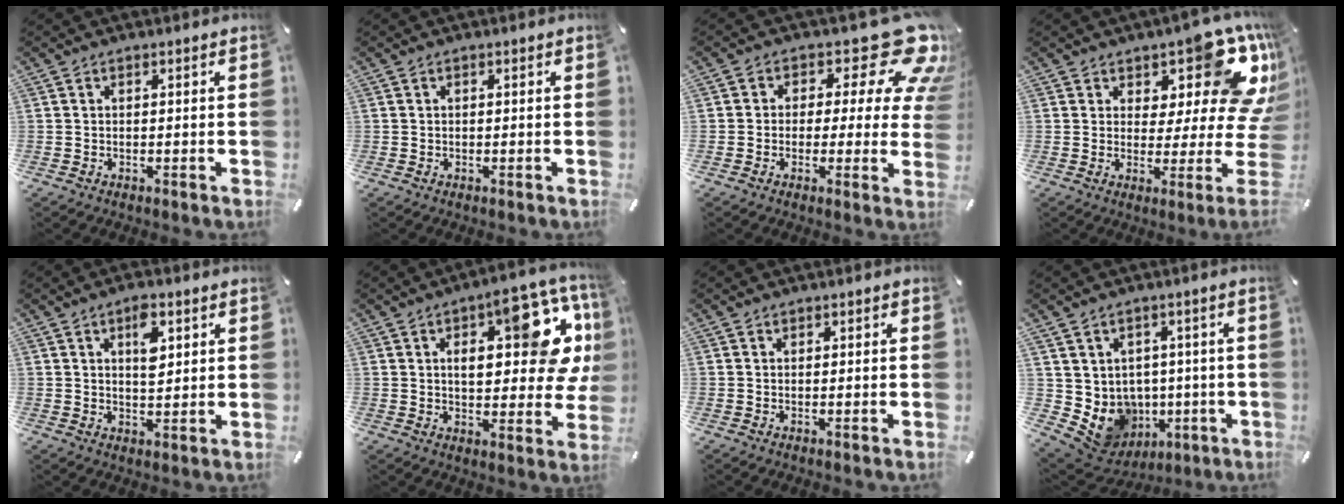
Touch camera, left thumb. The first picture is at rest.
{"total": 0.0}
{"total": 17.0, "force": [7.4, 8.7, 12.7], "torque": [-0.160, -0.047, 0.118]}
{"total": 14.4, "force": [8.5, 5.0, 10.5], "torque": [-0.113, -0.088, 0.138]}
{"total": 6.8, "force": [2.7, 3.4, 5.3], "torque": [-0.072, -0.008, 0.038]}
{"total": 20.6, "force": [6.8, 9.4, 17.0], "torque": [-0.212, -0.040, 0.101]}
{"total": 0.6, "force": [0.3, 0.5, 0.1], "torque": [-0.001, 0.002, 0.006]}
{"total": 8.1, "force": [0.1, 8.0, 1.5], "torque": [-0.048, -0.031, 0.014]}